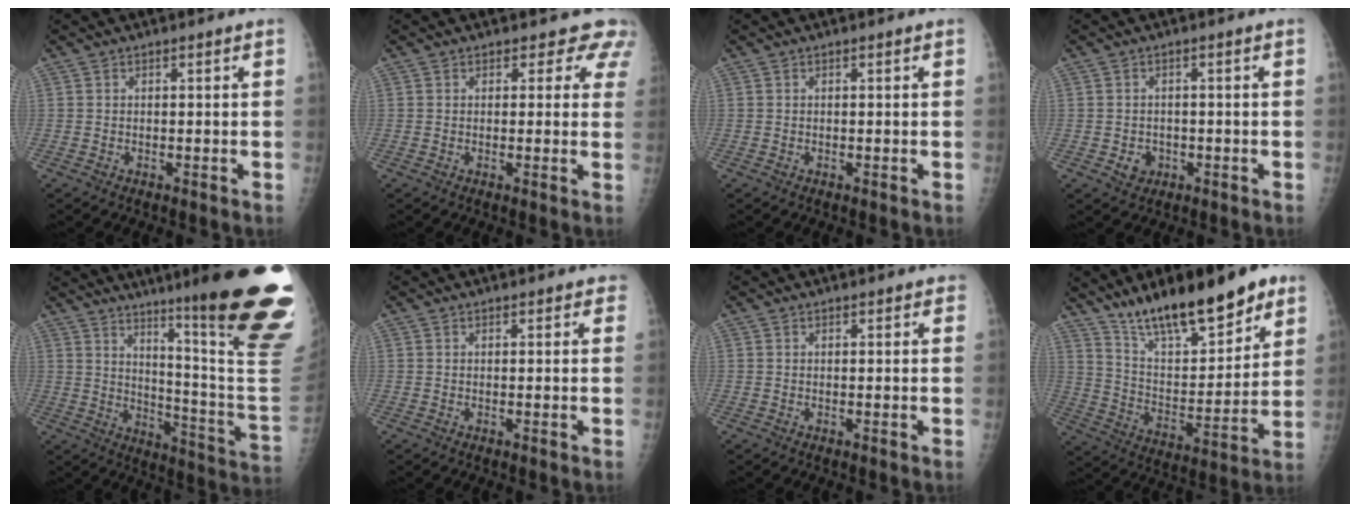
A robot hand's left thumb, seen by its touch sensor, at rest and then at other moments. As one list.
[{"total": 4.7, "force": [4.0, 2.5, 0.0], "torque": [0.043, -0.019, 0.019]}, {"total": 0.0}, {"total": 2.7, "force": [-0.8, 2.4, 1.0], "torque": [-0.003, 0.004, -0.006]}, {"total": 28.2, "force": [17.0, 2.2, 22.4], "torque": [-0.233, -0.107, 0.241]}, {"total": 1.3, "force": [1.0, 0.7, 0.3], "torque": [0.015, -0.002, 0.007]}, {"total": 0.9, "force": [0.8, 0.5, 0.3], "torque": [0.004, -0.003, 0.007]}, {"total": 20.8, "force": [14.8, 6.8, 12.9], "torque": [-0.162, -0.077, 0.252]}]